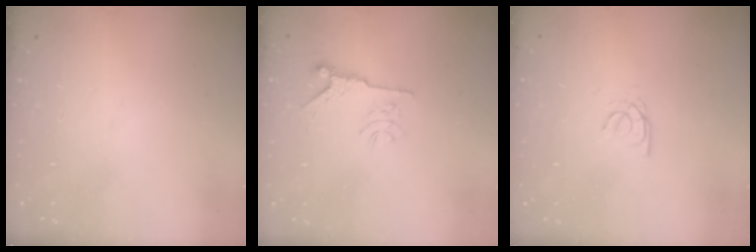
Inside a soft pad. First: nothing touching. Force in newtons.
{"total": 6.3, "press": 6.2, "slide": 0.9}
{"total": 2.4, "press": 2.4, "slide": 0.3}